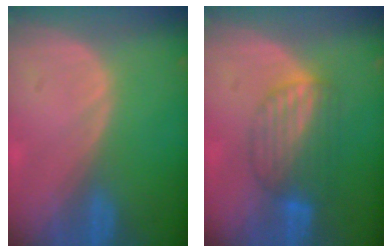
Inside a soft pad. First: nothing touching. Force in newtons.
{"total": 6.4, "press": 6.3, "slide": 1.2}